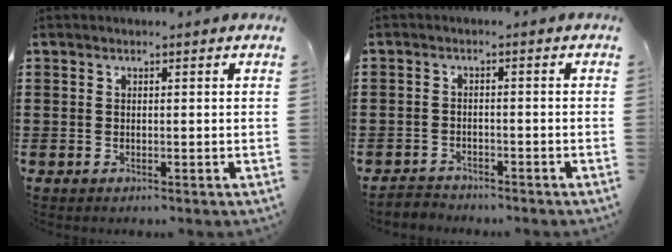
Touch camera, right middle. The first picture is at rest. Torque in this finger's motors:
{"motor_torque": [0.44, -0.03, -0.09, -0.07]}